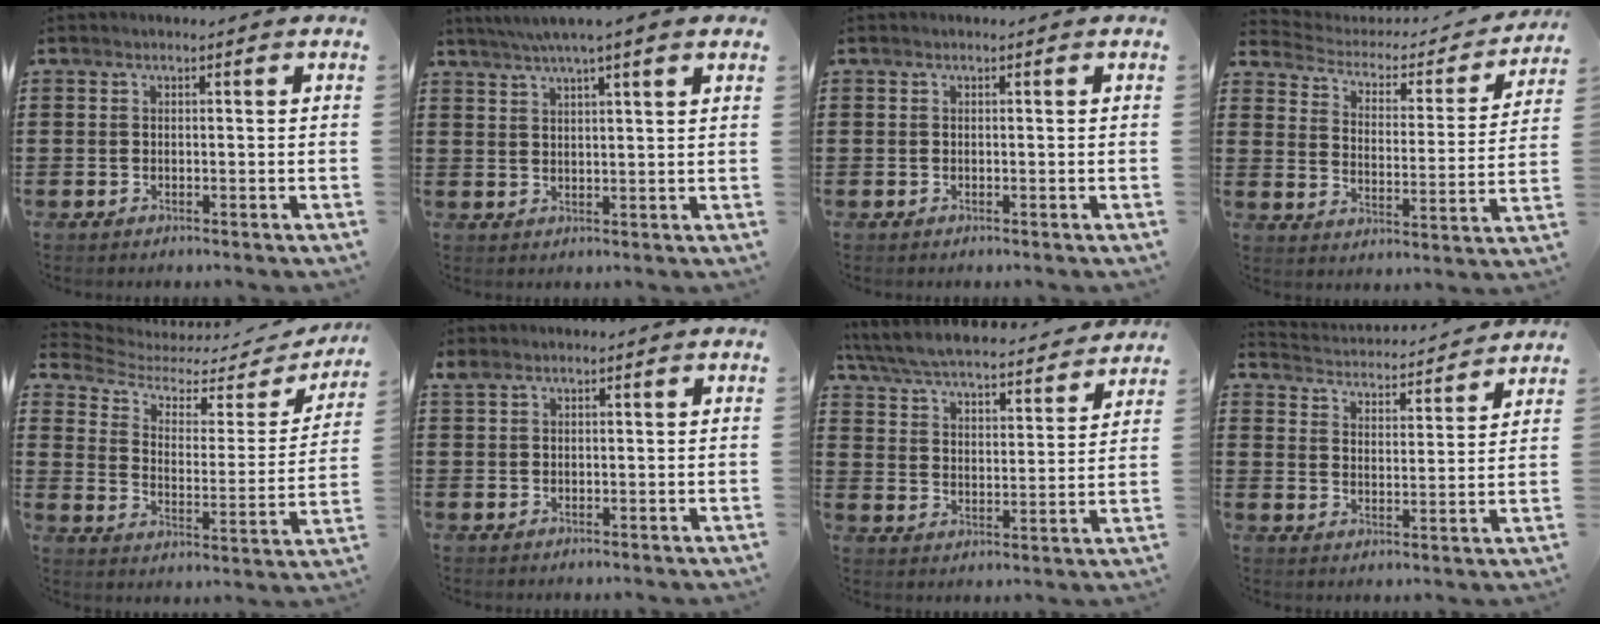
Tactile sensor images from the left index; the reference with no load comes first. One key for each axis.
{"total": 4.1, "fx": 3.2, "fy": -0.4, "fz": 2.5, "tx": -0.057, "ty": -0.005, "tz": 0.055}
{"total": 0.0}
{"total": 2.7, "fx": 2.2, "fy": 1.2, "fz": 0.9, "tx": -0.037, "ty": -0.017, "tz": 0.030}
{"total": 4.3, "fx": 3.5, "fy": 1.9, "fz": 1.7, "tx": -0.061, "ty": -0.024, "tz": 0.055}
{"total": 0.9, "fx": 0.7, "fy": 0.5, "fz": 0.5, "tx": -0.013, "ty": 0.003, "tz": 0.013}
{"total": 6.0, "fx": 5.8, "fy": 0.2, "fz": 1.5, "tx": -0.057, "ty": -0.039, "tz": 0.096}
{"total": 3.4, "fx": 3.4, "fy": 0.0, "fz": -0.1, "tx": -0.021, "ty": -0.032, "tz": 0.053}